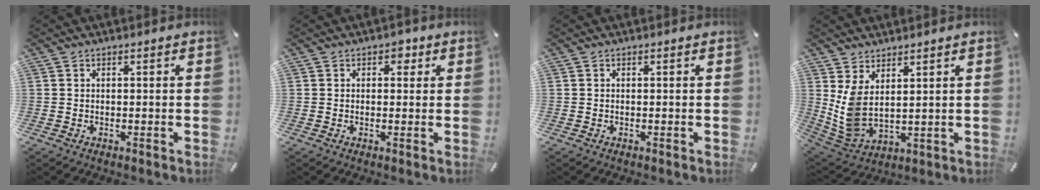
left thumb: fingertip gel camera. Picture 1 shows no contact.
{"total": 2.3, "force": [0.7, 1.7, 1.4], "torque": [-0.006, -0.001, 0.004]}
{"total": 0.0}
{"total": 7.0, "force": [3.0, 3.9, 4.9], "torque": [-0.131, -0.034, 0.057]}